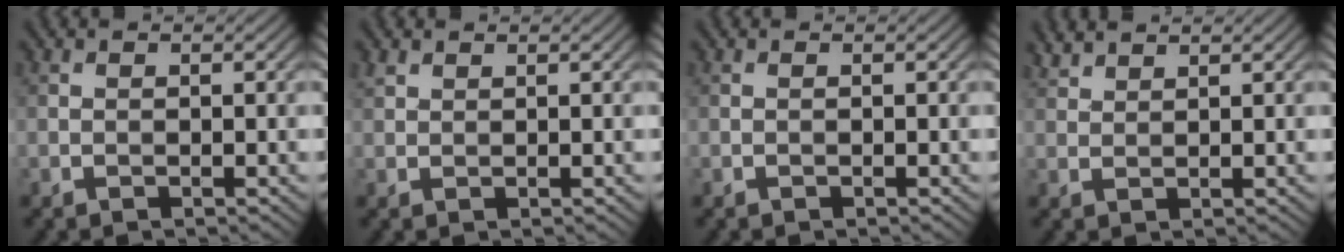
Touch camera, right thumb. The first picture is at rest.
{"total": 1.3, "force": [0.9, 0.7, 0.5], "torque": [-0.014, 0.003, 0.022]}
{"total": 0.0}
{"total": 2.1, "force": [2.0, 0.5, 0.6], "torque": [-0.018, 0.005, 0.046]}